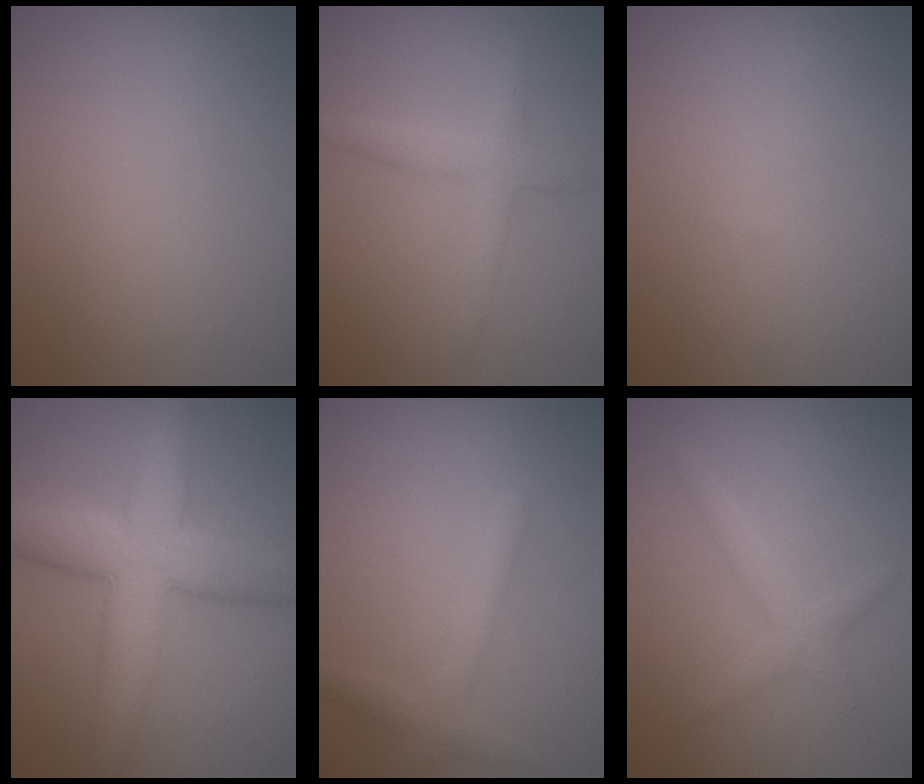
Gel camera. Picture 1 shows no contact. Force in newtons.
{"total": 2.4, "press": 2.4, "slide": 0.2}
{"total": 0.0}
{"total": 8.6, "press": 8.5, "slide": 0.2}
{"total": 2.5, "press": 2.5, "slide": 0.1}
{"total": 2.0, "press": 2.0, "slide": 0.1}